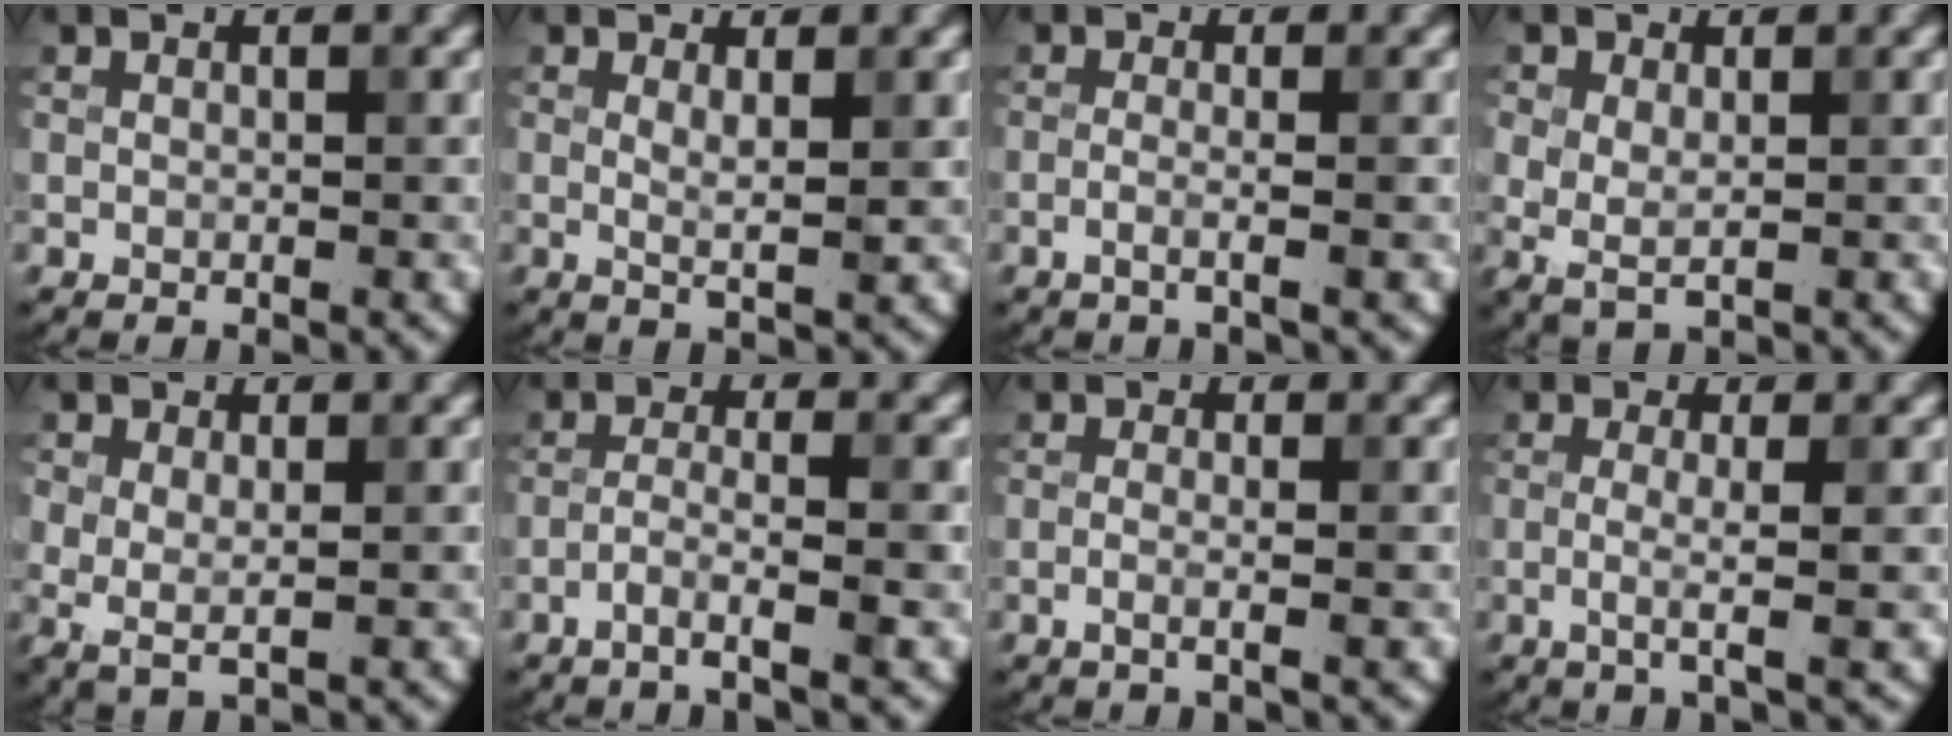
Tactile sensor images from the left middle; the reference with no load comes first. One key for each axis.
{"total": 1.8, "fx": 0.4, "fy": 0.2, "fz": 1.7, "tx": -0.027, "ty": -0.008, "tz": 0.006}
{"total": 2.0, "fx": -0.5, "fy": 0.6, "fz": 1.8, "tx": -0.025, "ty": -0.002, "tz": -0.020}
{"total": 2.5, "fx": 0.2, "fy": 1.7, "fz": 1.9, "tx": -0.041, "ty": -0.002, "tz": 0.003}
{"total": 2.1, "fx": 0.0, "fy": 1.1, "fz": 1.8, "tx": -0.037, "ty": -0.006, "tz": 0.000}
{"total": 3.0, "fx": -1.6, "fy": 0.2, "fz": 2.5, "tx": -0.040, "ty": 0.010, "tz": -0.042}
{"total": 1.9, "fx": -0.4, "fy": 0.6, "fz": 1.8, "tx": -0.024, "ty": -0.002, "tz": -0.017}
{"total": 2.8, "fx": -0.3, "fy": 0.5, "fz": 2.7, "tx": -0.045, "ty": -0.008, "tz": -0.013}